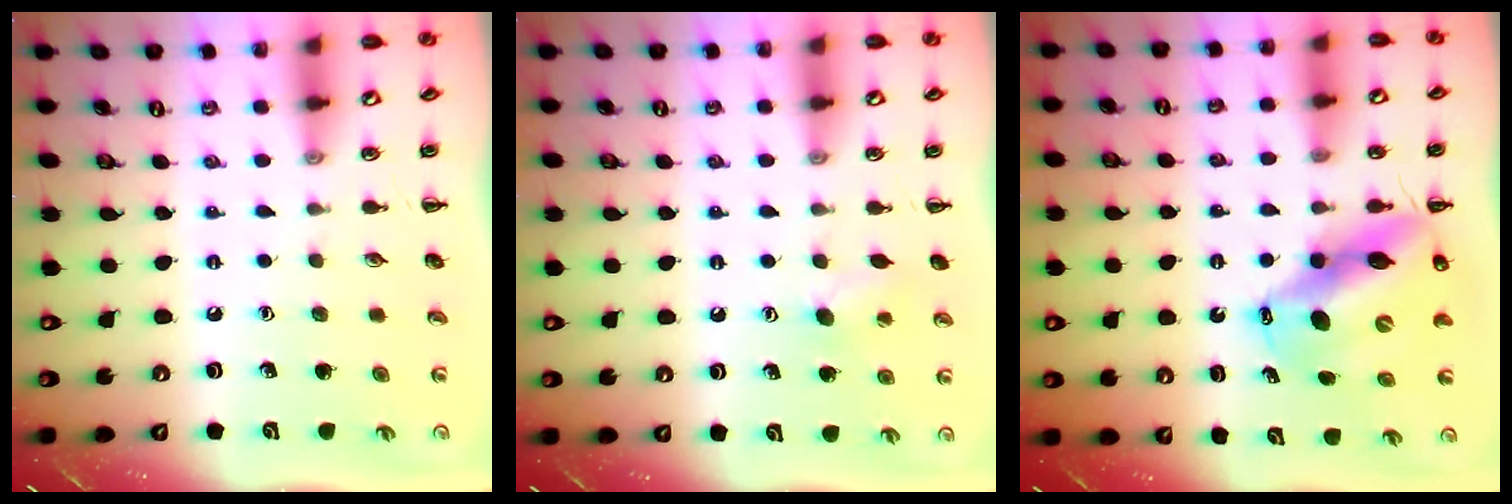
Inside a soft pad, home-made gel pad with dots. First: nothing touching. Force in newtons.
{"total": 6.5, "press": 6.3, "slide": 1.5}
{"total": 14.1, "press": 13.6, "slide": 3.6}